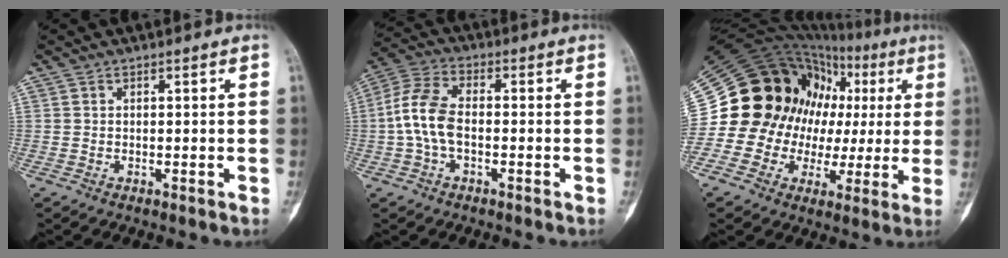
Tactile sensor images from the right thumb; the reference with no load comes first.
{"total": 8.7, "force": [-1.1, 4.8, 7.2], "torque": [-0.158, 0.027, -0.029]}
{"total": 26.9, "force": [3.0, 21.7, 15.5], "torque": [-0.220, 0.083, 0.059]}